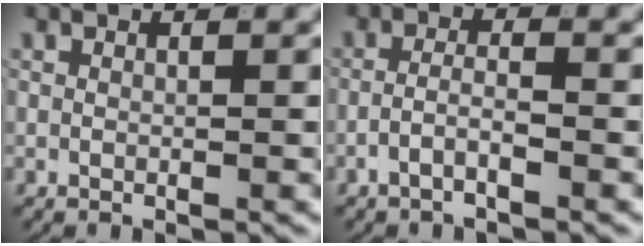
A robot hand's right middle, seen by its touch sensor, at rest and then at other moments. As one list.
[{"total": 2.2, "force": [-1.7, 0.3, 1.4], "torque": [-0.024, -0.003, -0.033]}]